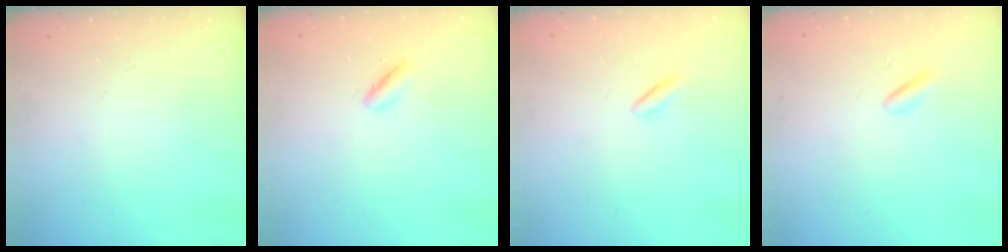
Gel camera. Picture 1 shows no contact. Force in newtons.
{"total": 2.8, "press": 2.8, "slide": 0.6}
{"total": 0.9, "press": 0.7, "slide": 0.6}
{"total": 0.9, "press": 0.6, "slide": 0.6}